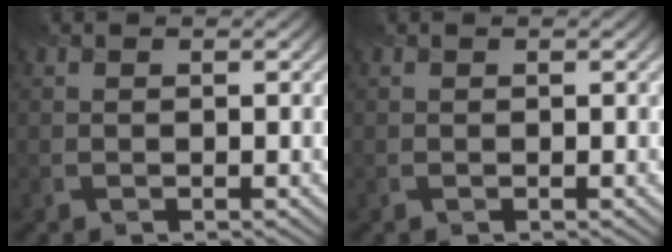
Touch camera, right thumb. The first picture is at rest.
{"total": 0.0}